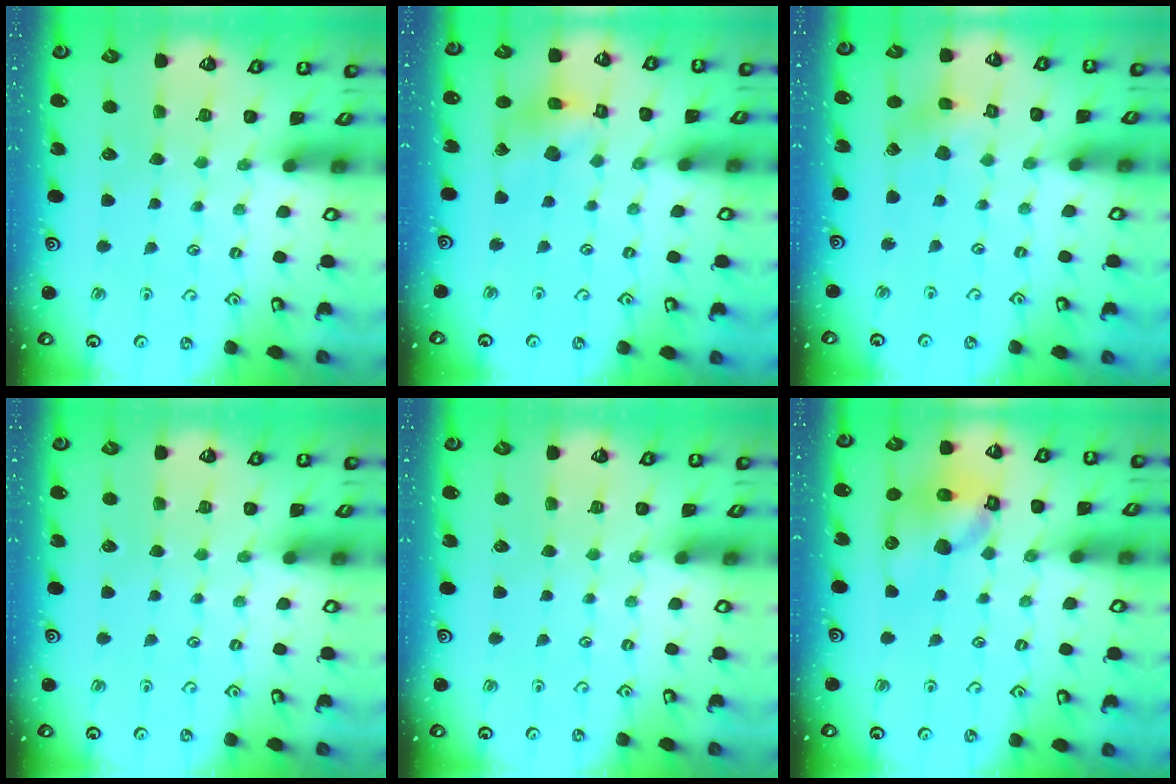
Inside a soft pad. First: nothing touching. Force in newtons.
{"total": 8.3, "press": 8.3, "slide": 0.9}
{"total": 2.6, "press": 2.6, "slide": 0.3}
{"total": 0.0}
{"total": 0.0}
{"total": 12.3, "press": 12.2, "slide": 1.7}